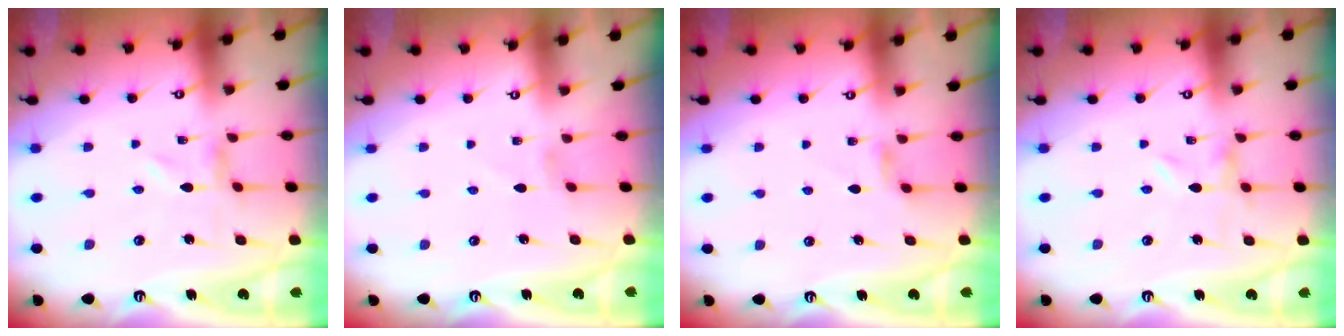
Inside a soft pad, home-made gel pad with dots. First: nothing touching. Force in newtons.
{"total": 0.0}
{"total": 2.9, "press": 2.9, "slide": 0.5}
{"total": 0.0}